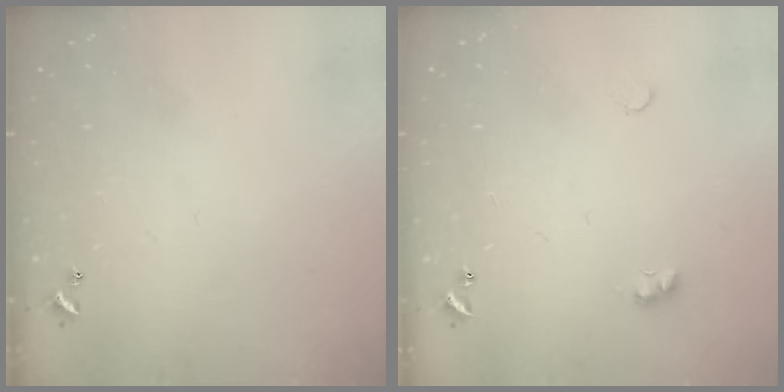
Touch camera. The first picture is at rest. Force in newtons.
{"total": 3.8, "press": 3.7, "slide": 0.6}